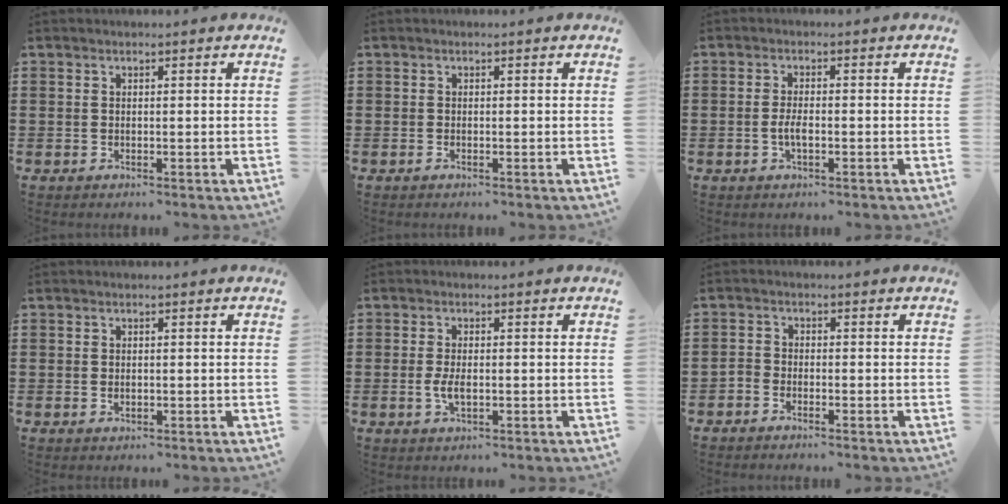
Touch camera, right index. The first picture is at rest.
{"total": 0.0}
{"total": 2.7, "force": [-0.7, 0.8, 2.5], "torque": [-0.053, -0.001, -0.016]}
{"total": 0.7, "force": [-0.1, 0.3, 0.6], "torque": [-0.015, -0.004, -0.001]}
{"total": 3.1, "force": [-0.5, 1.2, 2.8], "torque": [-0.061, -0.007, -0.009]}
{"total": 1.6, "force": [-1.5, 0.4, 0.2], "torque": [-0.008, 0.003, -0.031]}